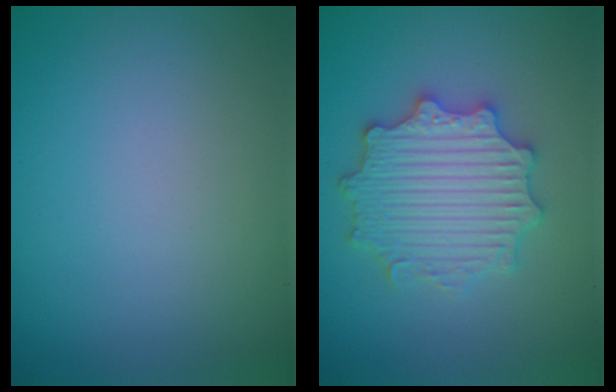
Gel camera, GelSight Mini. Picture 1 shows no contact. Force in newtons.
{"total": 5.6, "press": 5.5, "slide": 1.0}